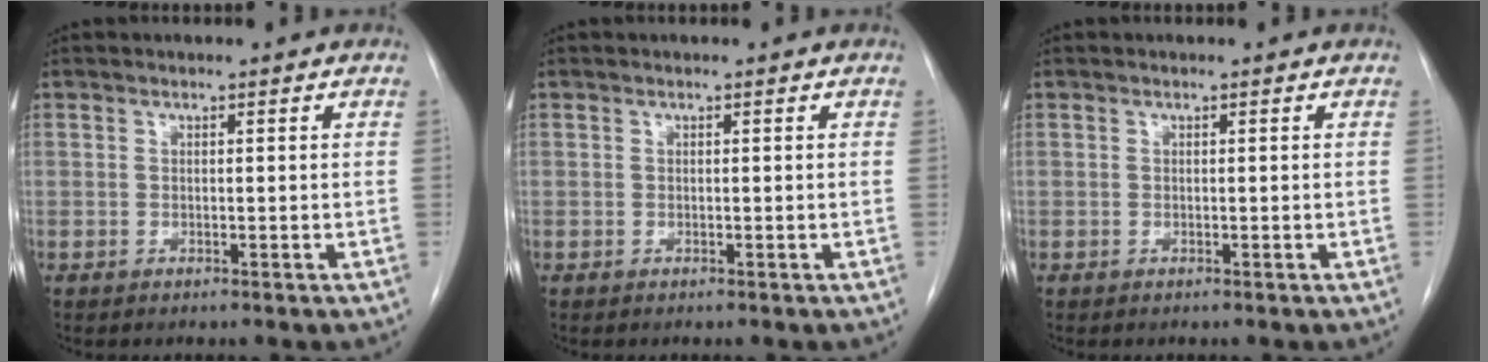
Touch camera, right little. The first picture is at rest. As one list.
[{"total": 0.0}, {"total": 0.0}]